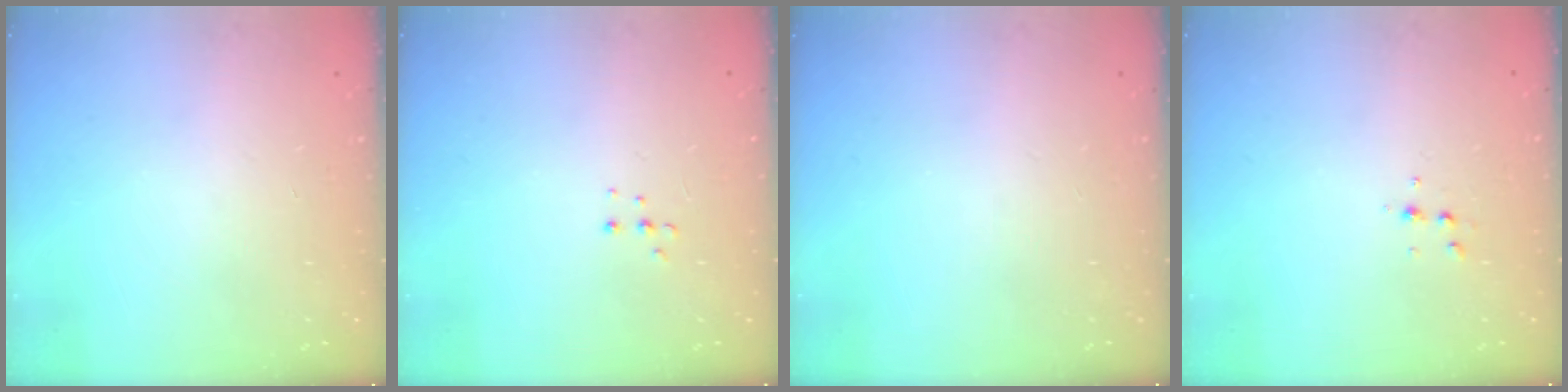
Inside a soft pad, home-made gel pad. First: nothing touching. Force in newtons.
{"total": 4.0, "press": 3.9, "slide": 0.8}
{"total": 0.0}
{"total": 4.1, "press": 4.0, "slide": 1.1}